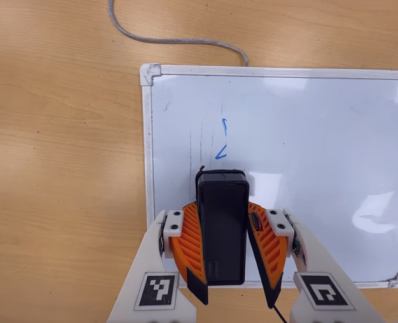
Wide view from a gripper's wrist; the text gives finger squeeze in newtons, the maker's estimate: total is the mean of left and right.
{"total": 9.5, "left": 8.9, "right": 10.2}